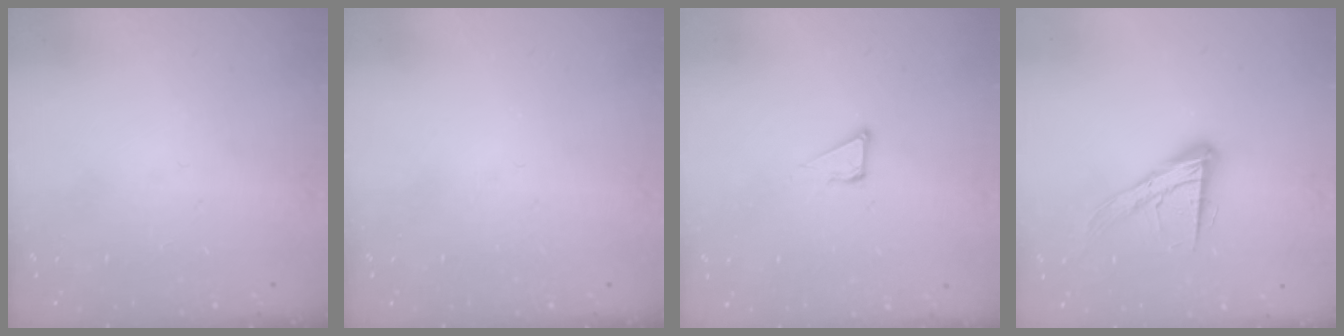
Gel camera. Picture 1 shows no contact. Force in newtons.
{"total": 0.0}
{"total": 3.9, "press": 3.9, "slide": 0.3}
{"total": 14.2, "press": 14.1, "slide": 1.1}